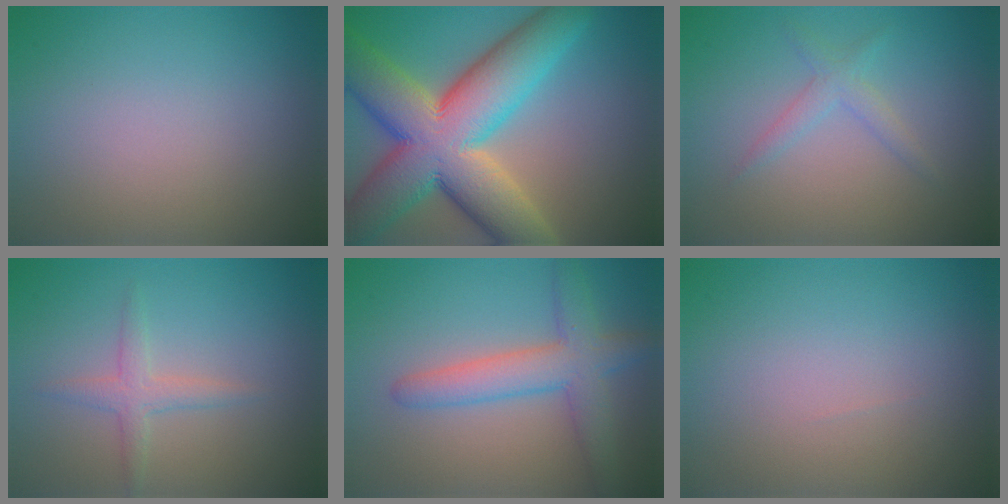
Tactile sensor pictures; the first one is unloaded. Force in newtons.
{"total": 15.1, "press": 15.1, "slide": 1.0}
{"total": 1.7, "press": 1.7, "slide": 0.1}
{"total": 2.0, "press": 2.0, "slide": 0.2}
{"total": 4.9, "press": 4.9, "slide": 0.4}
{"total": 0.0}